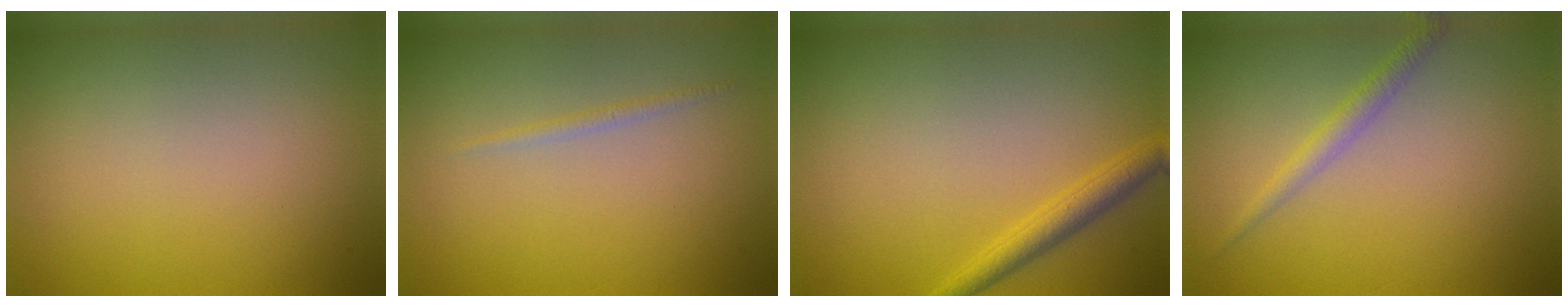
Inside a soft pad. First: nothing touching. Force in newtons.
{"total": 0.7, "press": 0.7, "slide": 0.1}
{"total": 2.3, "press": 2.3, "slide": 0.2}
{"total": 1.7, "press": 1.7, "slide": 0.0}